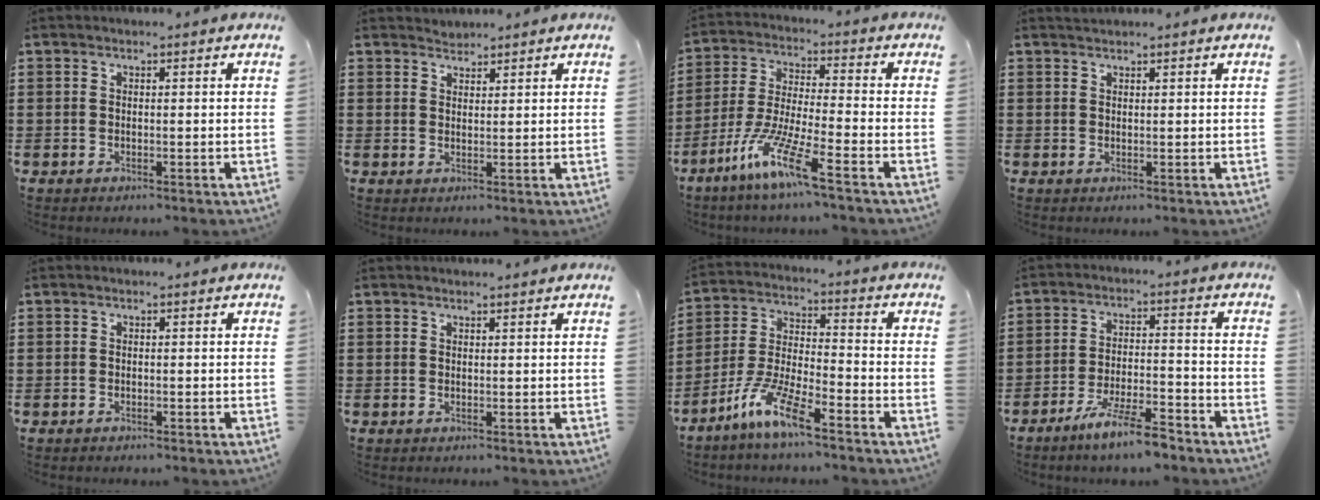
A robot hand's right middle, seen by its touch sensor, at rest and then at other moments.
{"total": 0.8, "force": [0.7, 0.1, -0.5], "torque": [0.007, 0.002, 0.014]}
{"total": 9.5, "force": [-6.8, 0.5, 6.7], "torque": [-0.153, -0.013, -0.137]}
{"total": 0.7, "force": [0.7, 0.0, 0.1], "torque": [-0.004, -0.002, 0.013]}
{"total": 0.5, "force": [-0.5, 0.1, 0.1], "torque": [-0.003, -0.001, -0.010]}
{"total": 0.5, "force": [0.5, 0.0, 0.0], "torque": [0.000, -0.002, 0.010]}
{"total": 8.6, "force": [-6.4, 1.0, 5.7], "torque": [-0.130, -0.008, -0.125]}
{"total": 7.5, "force": [-6.2, 0.6, 4.2], "torque": [-0.083, -0.002, -0.116]}